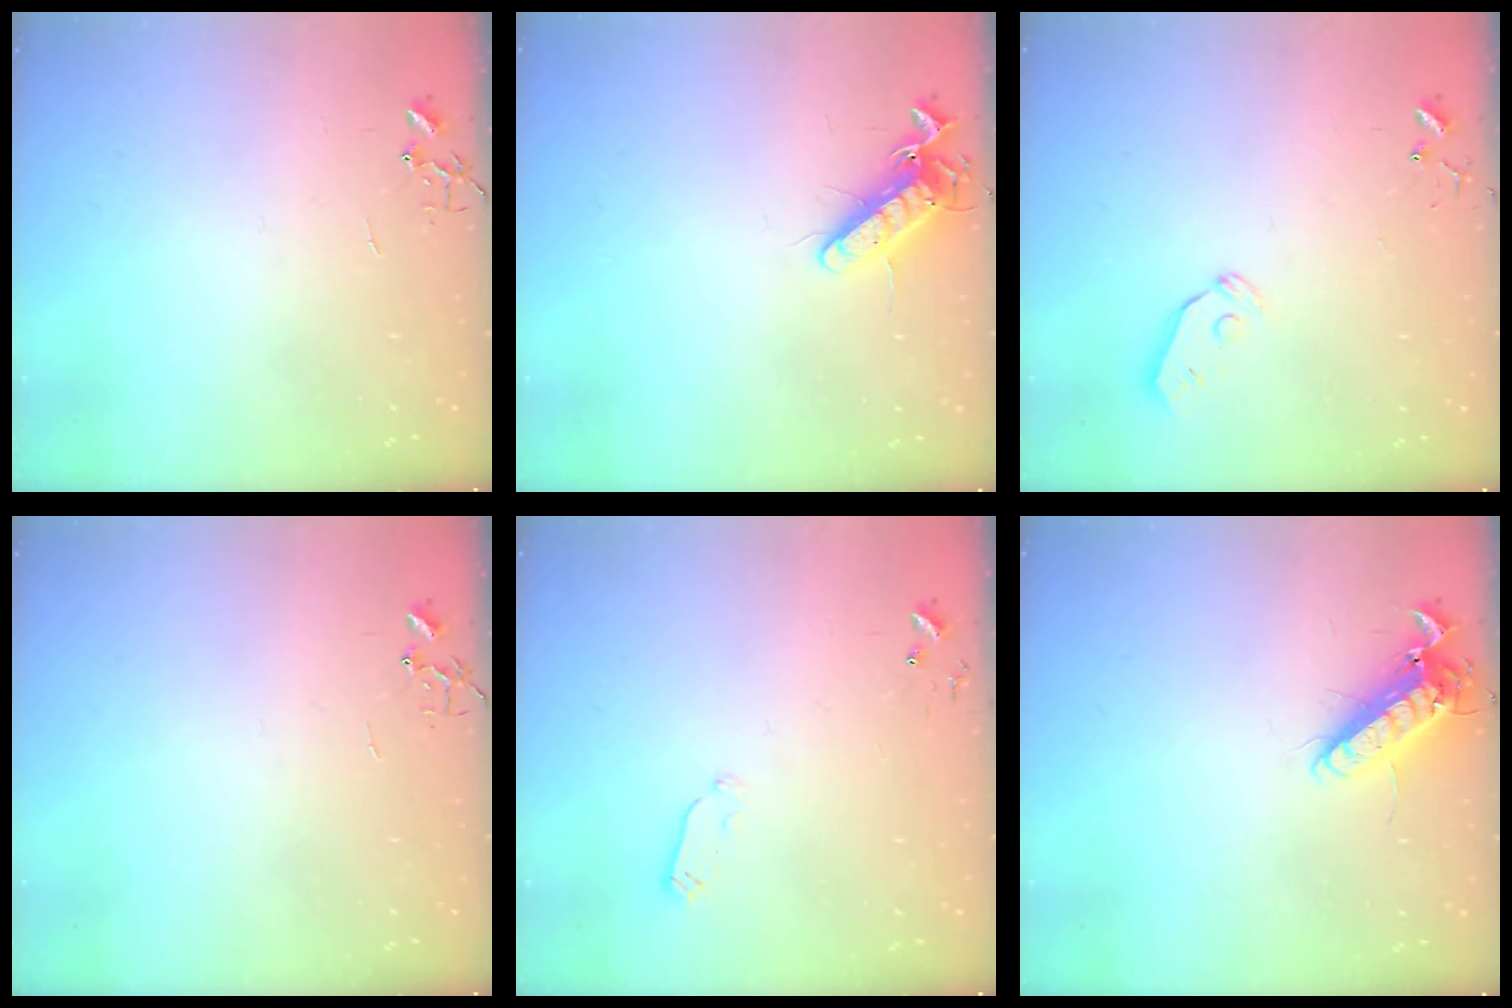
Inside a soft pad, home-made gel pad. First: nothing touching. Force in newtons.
{"total": 11.7, "press": 11.6, "slide": 1.7}
{"total": 5.6, "press": 5.6, "slide": 0.7}
{"total": 0.0}
{"total": 2.9, "press": 2.9, "slide": 0.4}
{"total": 12.5, "press": 12.3, "slide": 2.1}